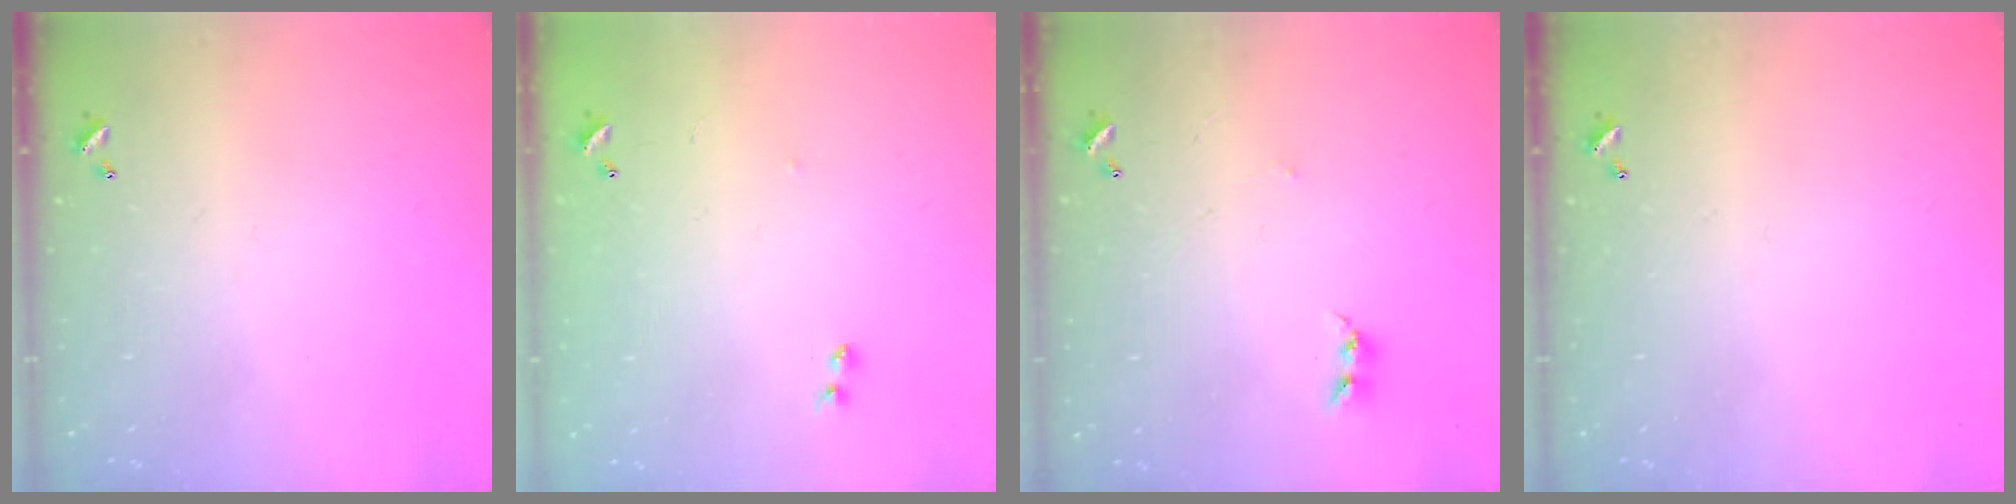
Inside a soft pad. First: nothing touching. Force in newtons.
{"total": 7.2, "press": 7.2, "slide": 0.5}
{"total": 2.4, "press": 2.4, "slide": 0.4}
{"total": 0.0}